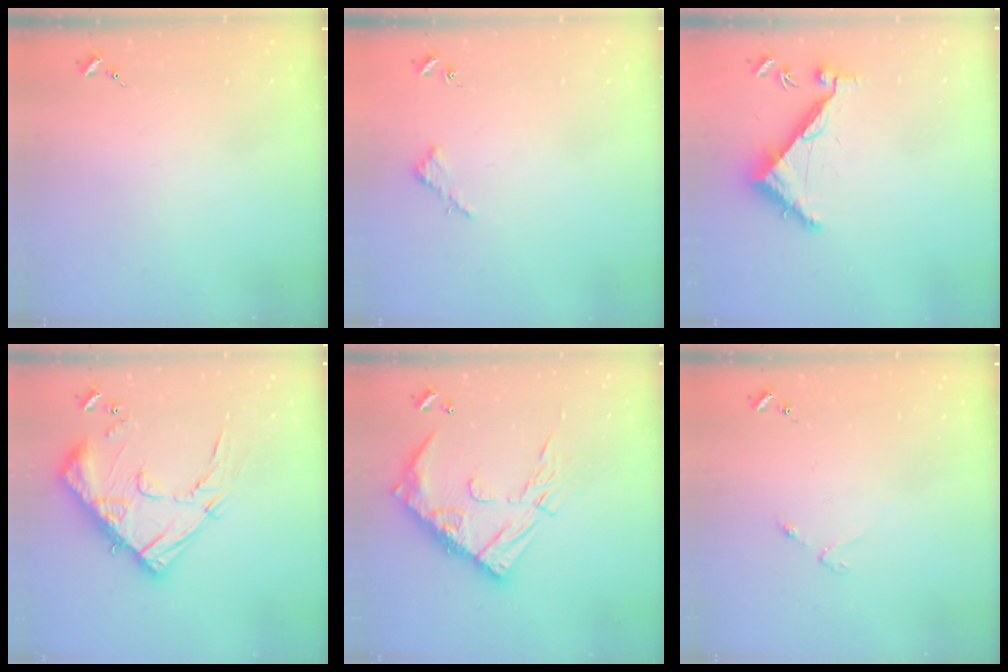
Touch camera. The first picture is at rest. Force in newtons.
{"total": 2.6, "press": 2.6, "slide": 0.2}
{"total": 7.2, "press": 7.2, "slide": 0.3}
{"total": 19.3, "press": 19.2, "slide": 2.0}
{"total": 19.1, "press": 19.0, "slide": 1.8}
{"total": 2.5, "press": 2.4, "slide": 0.4}